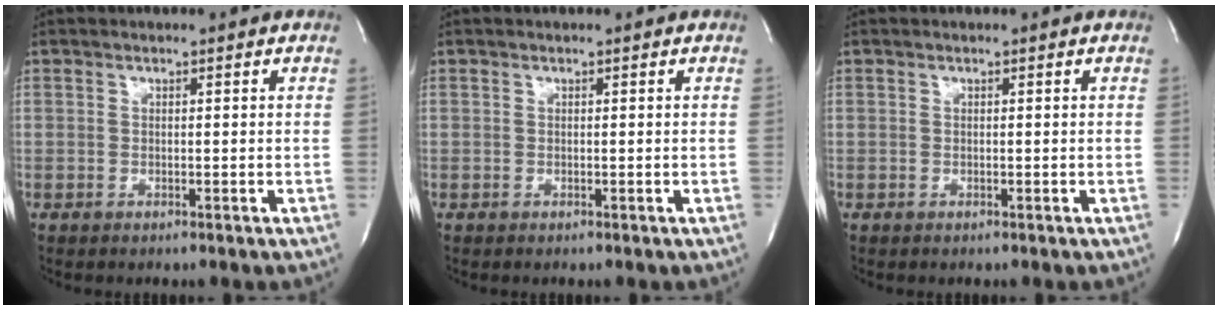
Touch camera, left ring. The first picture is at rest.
{"total": 0.0}
{"total": 0.0}